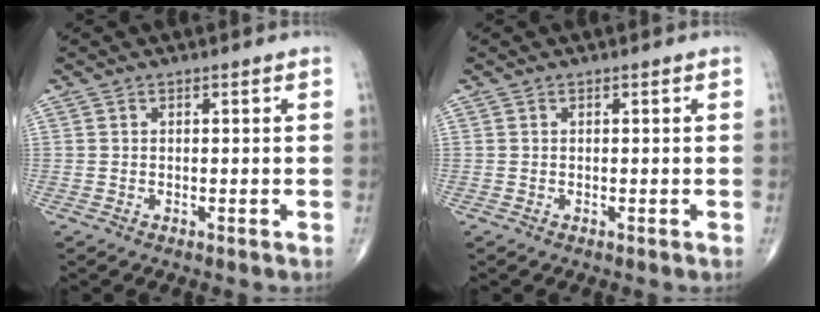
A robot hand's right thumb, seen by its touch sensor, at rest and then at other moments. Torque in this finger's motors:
{"motor_torque": [0.00, 0.00, 0.00, 0.00, 0.01]}